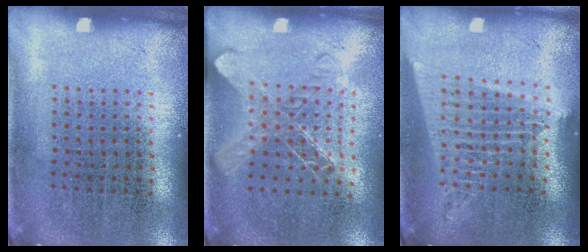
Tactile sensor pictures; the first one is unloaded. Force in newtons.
{"total": 1.4, "press": 1.2, "slide": 0.7}
{"total": 1.8, "press": 1.6, "slide": 0.9}